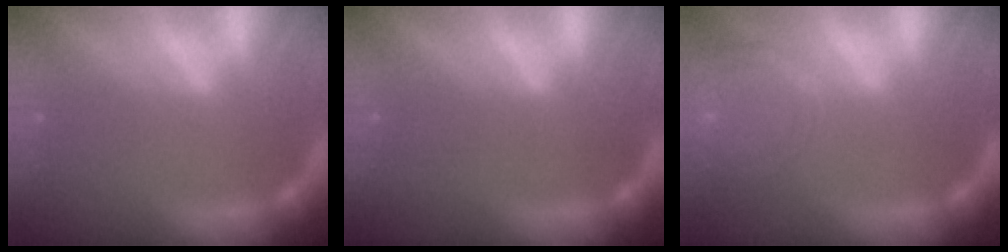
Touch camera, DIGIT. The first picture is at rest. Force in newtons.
{"total": 0.0}
{"total": 8.0}